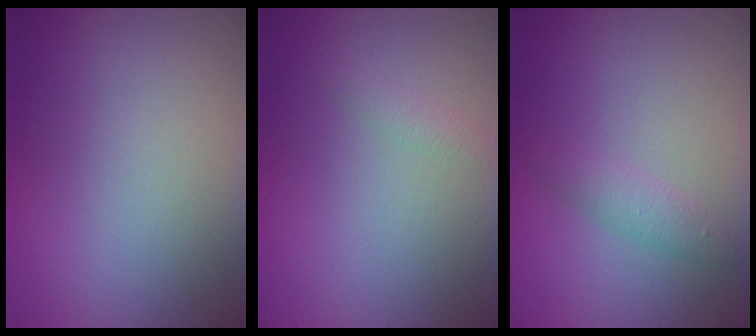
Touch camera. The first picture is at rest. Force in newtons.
{"total": 0.9, "press": 0.9, "slide": 0.1}
{"total": 1.6, "press": 1.6, "slide": 0.1}